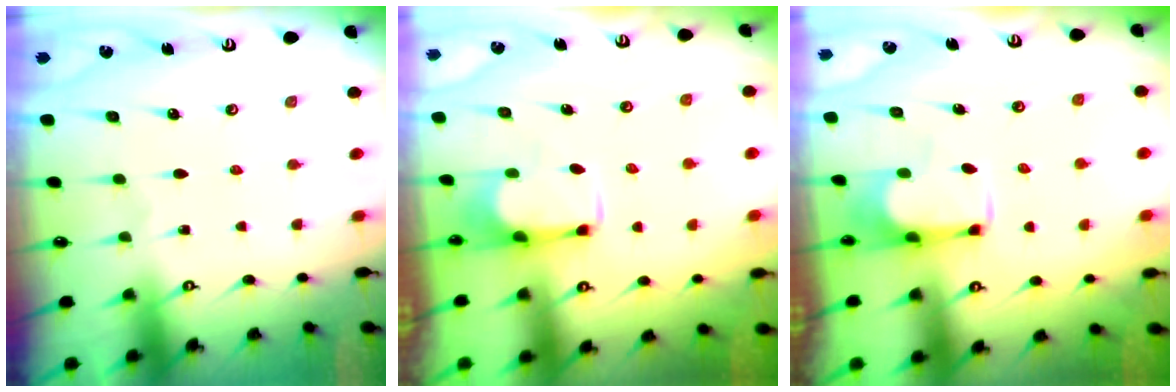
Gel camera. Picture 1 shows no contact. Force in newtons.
{"total": 2.8, "press": 2.7, "slide": 0.7}
{"total": 3.7, "press": 3.6, "slide": 0.7}